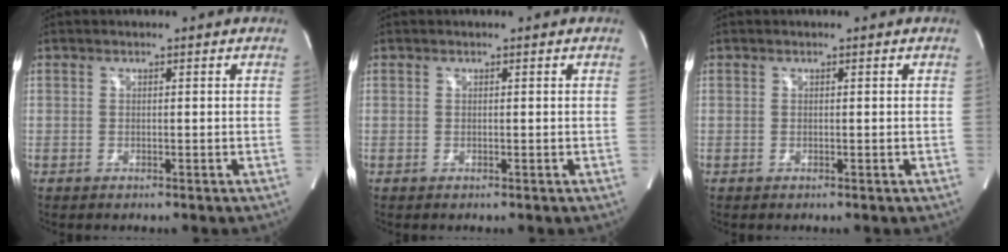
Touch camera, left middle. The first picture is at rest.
{"total": 0.0}
{"total": 0.0}